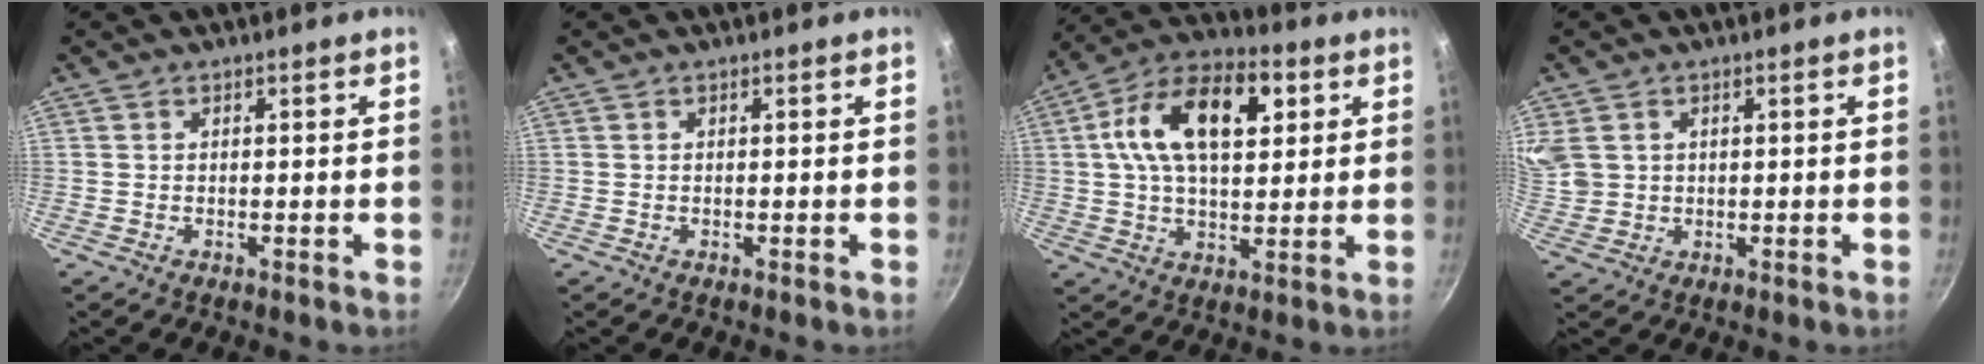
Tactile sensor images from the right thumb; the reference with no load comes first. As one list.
[{"total": 0.0}, {"total": 17.5, "force": [4.7, 9.6, 13.8], "torque": [-0.221, 0.014, 0.074]}, {"total": 8.8, "force": [2.5, 7.2, 4.3], "torque": [-0.115, 0.006, 0.063]}]